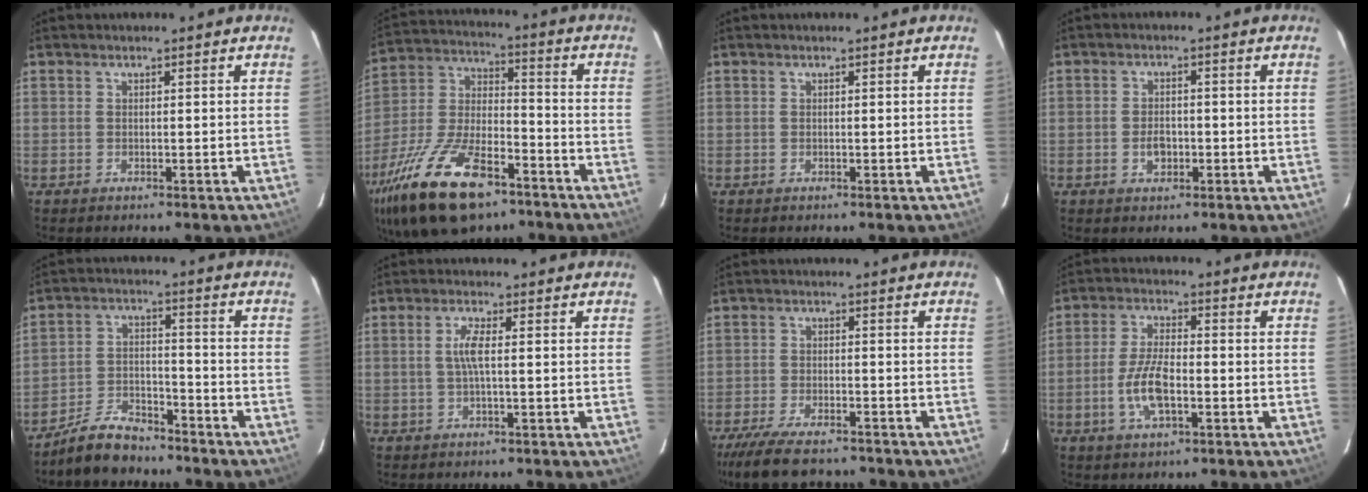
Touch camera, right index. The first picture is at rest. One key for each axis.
{"total": 24.1, "fx": -15.0, "fy": 10.3, "fz": 15.8, "tx": -0.325, "ty": -0.020, "tz": -0.259}
{"total": 0.0}
{"total": 3.4, "fx": -1.0, "fy": 2.3, "fz": 2.3, "tx": -0.043, "ty": 0.003, "tz": -0.015}
{"total": 8.4, "fx": -7.3, "fy": 3.2, "fz": 2.8, "tx": -0.075, "ty": 0.020, "tz": -0.127}
{"total": 3.2, "fx": 0.0, "fy": 0.2, "fz": 3.2, "tx": -0.066, "ty": 0.002, "tz": 0.001}
{"total": 13.1, "fx": -10.9, "fy": 3.8, "fz": 6.1, "tx": -0.141, "ty": -0.029, "tz": -0.182}
{"total": 8.0, "fx": -2.5, "fy": 3.1, "fz": 7.0, "tx": -0.147, "ty": 0.002, "tz": -0.047}